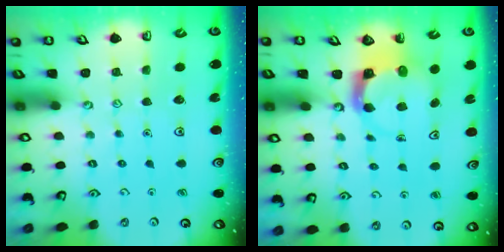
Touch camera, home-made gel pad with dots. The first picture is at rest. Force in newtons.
{"total": 3.7, "press": 3.6, "slide": 0.6}